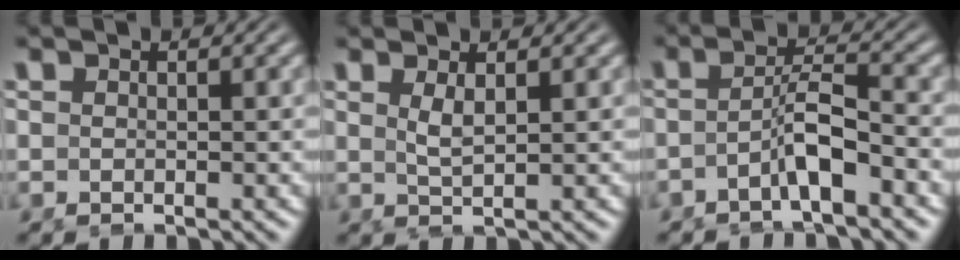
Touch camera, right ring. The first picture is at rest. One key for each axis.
{"total": 1.7, "fx": 0.7, "fy": -0.5, "fz": 1.5, "tx": -0.029, "ty": -0.011, "tz": 0.024}
{"total": 3.2, "fx": -1.9, "fy": 0.2, "fz": 2.6, "tx": -0.046, "ty": -0.010, "tz": -0.027}